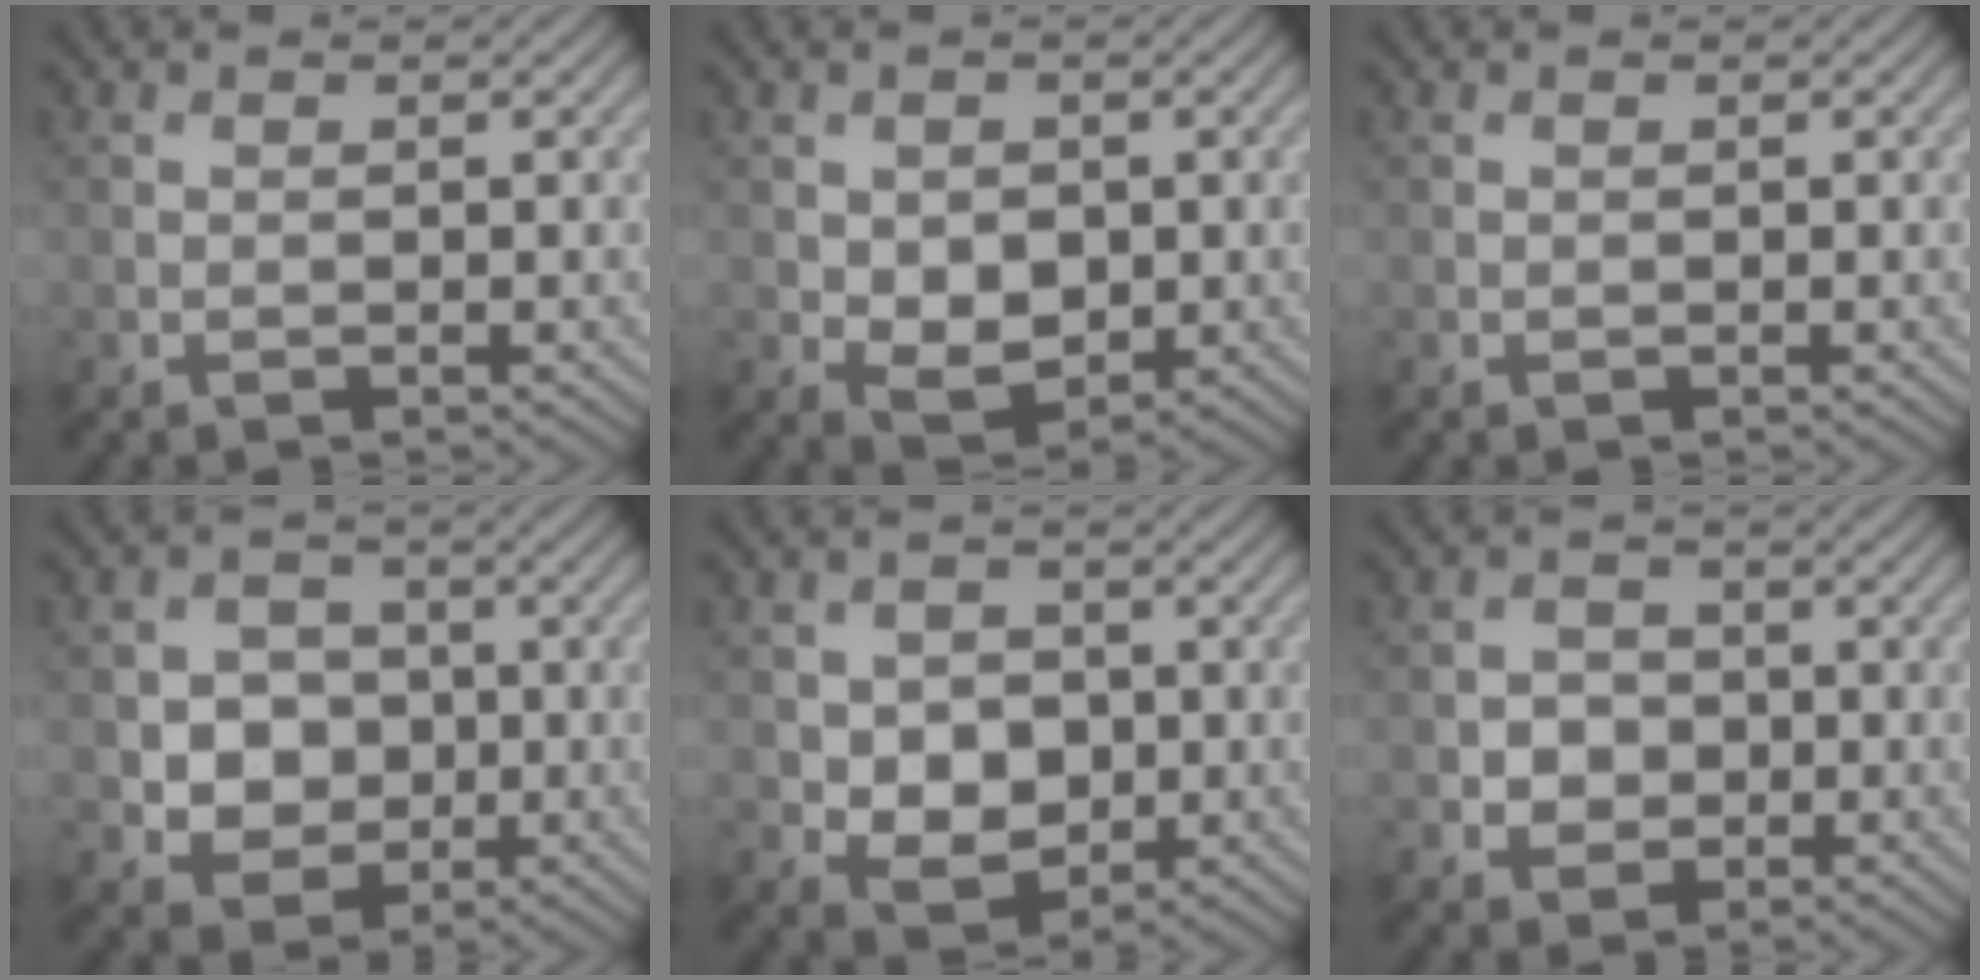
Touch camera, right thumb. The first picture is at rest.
{"total": 4.7, "force": [-0.3, 3.5, 3.1], "torque": [-0.068, -0.013, 0.000]}
{"total": 0.0}
{"total": 5.7, "force": [-0.6, 5.0, 2.6], "torque": [-0.055, -0.004, -0.026]}
{"total": 5.8, "force": [-0.6, 4.6, 3.5], "torque": [-0.076, -0.011, -0.010]}
{"total": 3.1, "force": [-0.6, 2.8, 1.2], "torque": [-0.021, -0.004, -0.019]}